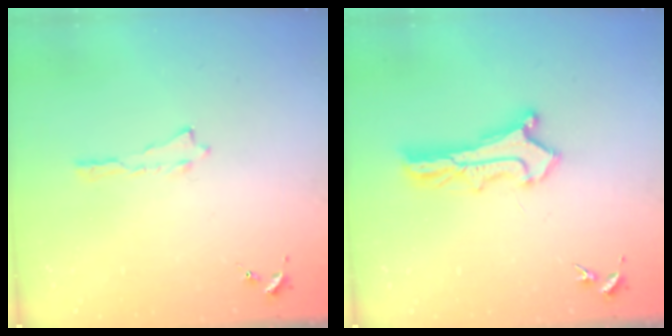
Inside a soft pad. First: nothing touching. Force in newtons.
{"total": 2.6, "press": 2.6, "slide": 0.2}